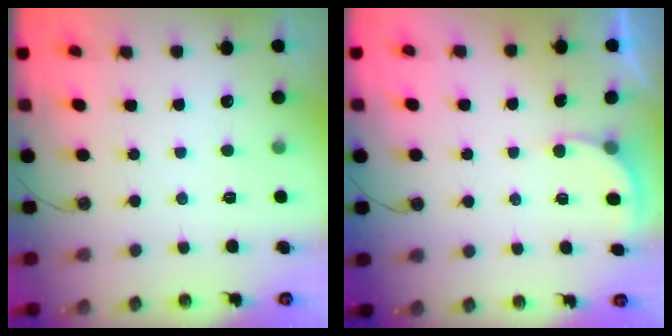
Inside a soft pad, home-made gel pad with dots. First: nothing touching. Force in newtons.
{"total": 2.9, "press": 2.9, "slide": 0.3}